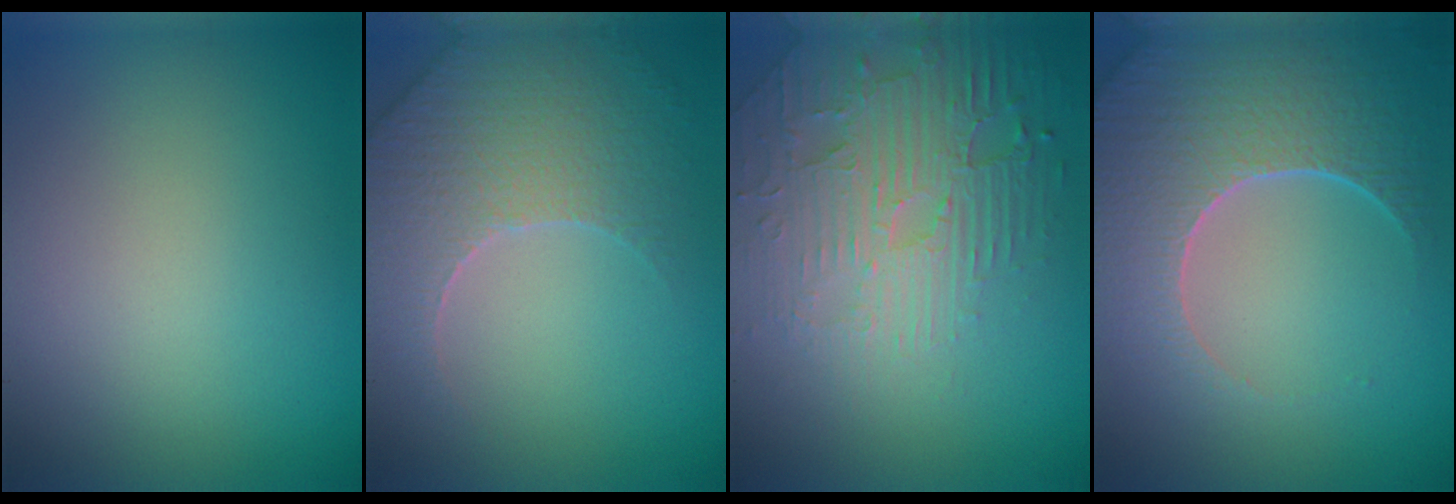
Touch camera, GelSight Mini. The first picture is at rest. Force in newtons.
{"total": 4.5, "press": 4.3, "slide": 1.5}
{"total": 4.3, "press": 4.1, "slide": 1.4}
{"total": 7.3, "press": 5.8, "slide": 4.3}